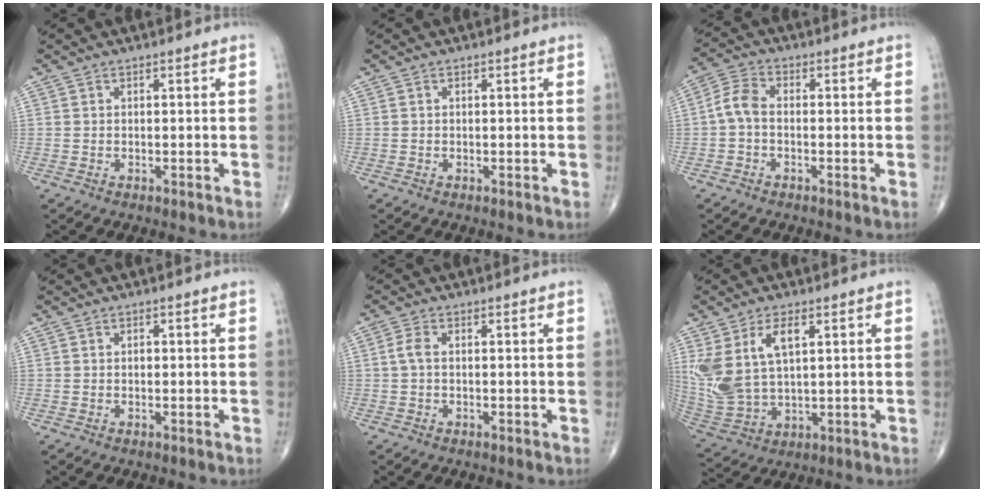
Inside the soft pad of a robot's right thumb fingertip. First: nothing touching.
{"total": 0.0}
{"total": 4.6, "force": [-0.8, 2.8, 3.6], "torque": [-0.073, 0.016, -0.027]}
{"total": 0.6, "force": [0.0, 0.4, 0.4], "torque": [-0.004, 0.002, -0.003]}
{"total": 2.1, "force": [0.0, 1.0, 1.8], "torque": [-0.040, 0.003, -0.005]}
{"total": 12.9, "force": [4.4, 6.7, 10.1], "torque": [-0.215, -0.007, 0.103]}